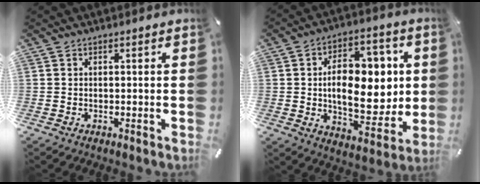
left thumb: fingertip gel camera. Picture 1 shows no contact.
{"total": 18.2, "force": [1.8, 11.0, 14.4], "torque": [-0.206, -0.003, 0.031]}